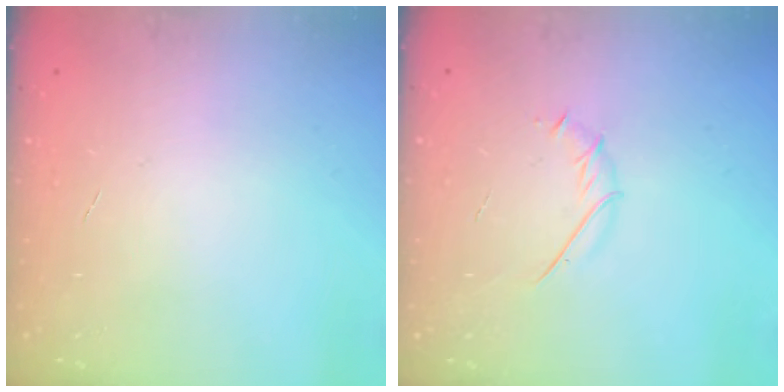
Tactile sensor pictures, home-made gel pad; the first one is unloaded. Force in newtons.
{"total": 2.7, "press": 2.6, "slide": 0.8}